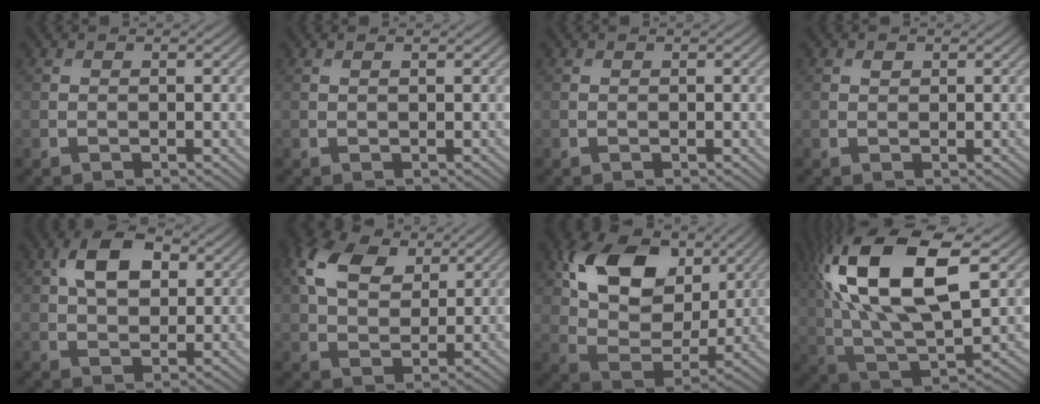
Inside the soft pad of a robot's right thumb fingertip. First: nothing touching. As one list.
[{"total": 0.6, "force": [0.3, 0.0, 0.5], "torque": [-0.011, 0.004, 0.004]}, {"total": 0.0}, {"total": 0.7, "force": [0.4, 0.4, 0.3], "torque": [-0.005, -0.002, 0.008]}, {"total": 7.5, "force": [2.3, 4.4, 5.6], "torque": [-0.109, 0.012, 0.034]}, {"total": 9.7, "force": [4.3, 5.9, 6.5], "torque": [-0.160, 0.018, 0.078]}, {"total": 13.5, "force": [5.8, 8.5, 8.7], "torque": [-0.179, 0.006, 0.105]}, {"total": 19.5, "force": [6.5, 8.7, 16.3], "torque": [-0.347, 0.037, 0.108]}]